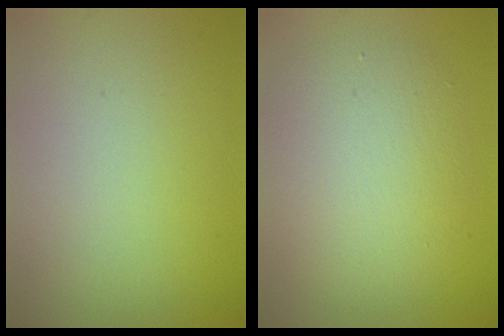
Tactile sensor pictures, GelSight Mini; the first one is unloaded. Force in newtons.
{"total": 5.5, "press": 5.5, "slide": 0.2}